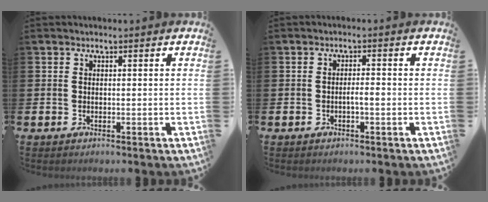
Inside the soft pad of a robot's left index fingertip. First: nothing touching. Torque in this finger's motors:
{"motor_torque": [0.27, 0.23, 0.00, 0.02]}